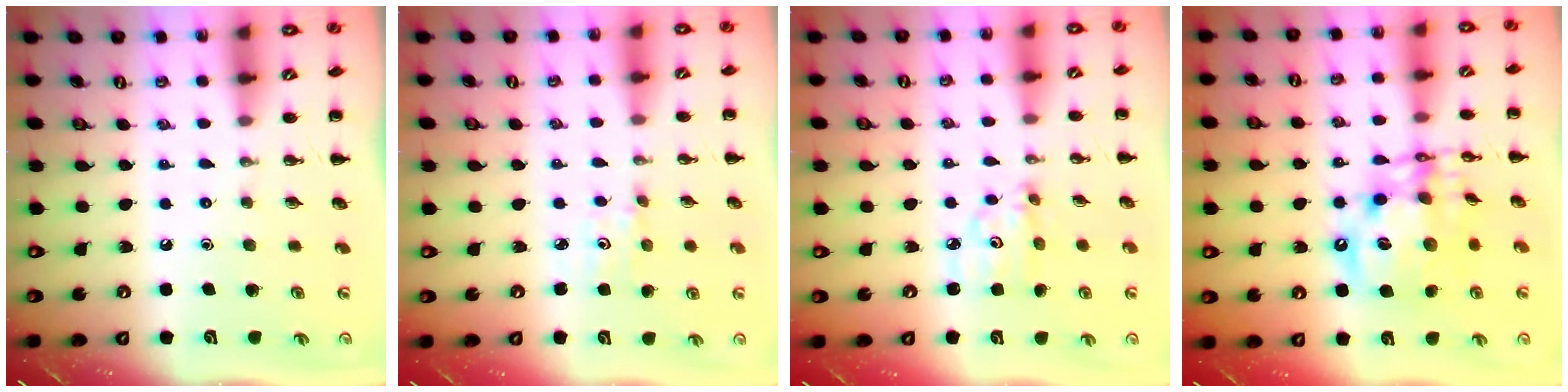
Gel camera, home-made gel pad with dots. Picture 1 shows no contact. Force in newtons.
{"total": 2.9, "press": 2.8, "slide": 0.8}
{"total": 4.8, "press": 4.8, "slide": 0.3}
{"total": 15.4, "press": 15.1, "slide": 3.1}